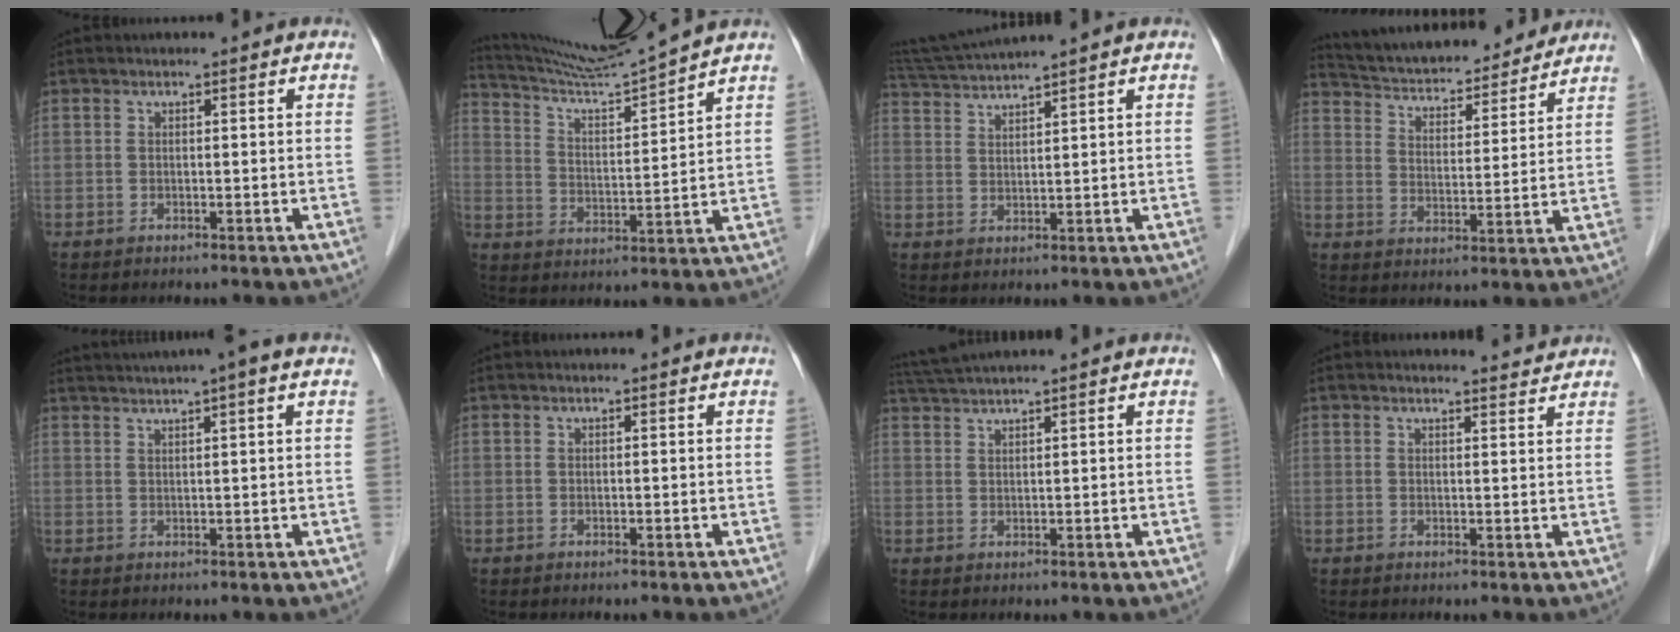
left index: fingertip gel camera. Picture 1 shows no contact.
{"total": 11.8, "force": [11.1, -2.8, 2.9], "torque": [-0.064, -0.020, 0.199]}
{"total": 6.7, "force": [6.0, -1.5, 2.6], "torque": [-0.054, 0.016, 0.114]}
{"total": 19.2, "force": [17.8, 4.1, 6.1], "torque": [-0.101, 0.016, 0.262]}
{"total": 7.9, "force": [5.9, -0.8, 5.2], "torque": [-0.084, 0.032, 0.081]}
{"total": 0.0}
{"total": 4.5, "force": [4.0, -1.2, 1.7], "torque": [-0.035, 0.022, 0.081]}
{"total": 2.5, "force": [2.5, 0.0, -0.1], "torque": [-0.006, -0.004, 0.029]}